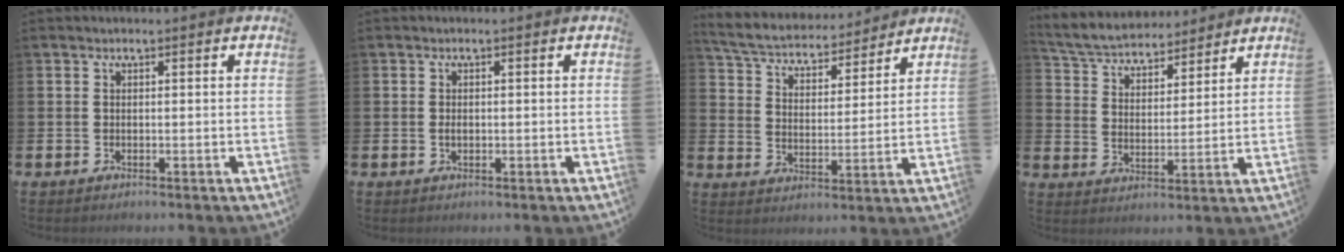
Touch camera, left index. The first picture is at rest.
{"total": 1.0, "force": [0.0, 0.6, 0.7], "torque": [-0.016, 0.004, -0.002]}
{"total": 5.7, "force": [5.4, 1.4, 0.9], "torque": [-0.050, -0.042, 0.091]}
{"total": 5.6, "force": [5.4, 1.3, 0.4], "torque": [-0.038, -0.033, 0.095]}